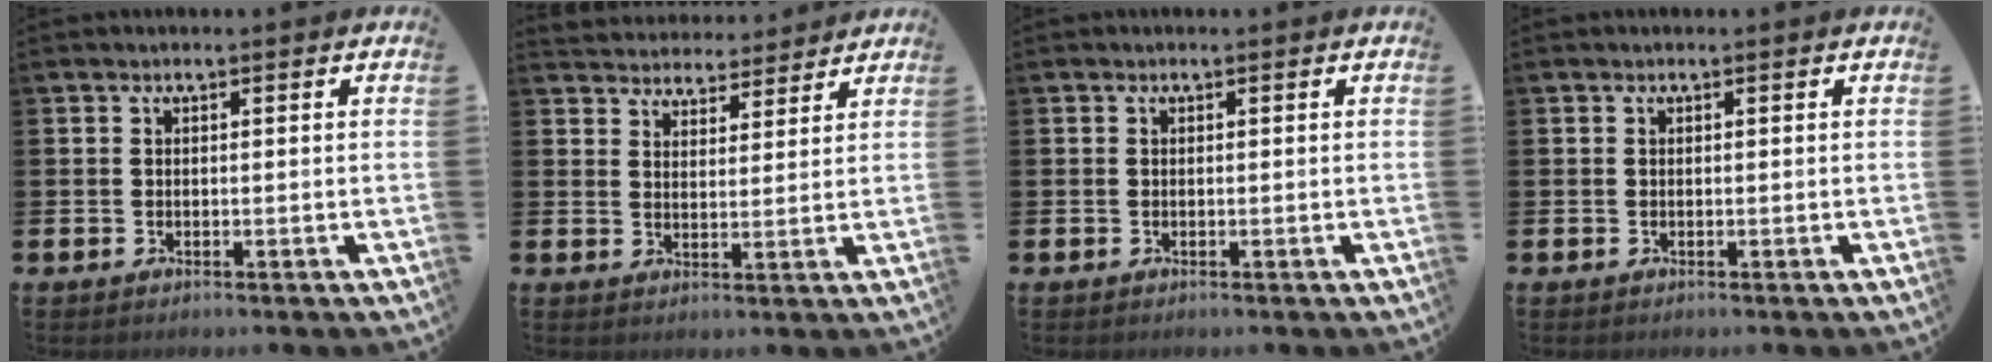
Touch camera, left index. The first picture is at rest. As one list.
[{"total": 4.4, "force": [4.3, 0.9, -0.5], "torque": [-0.005, -0.029, 0.078]}, {"total": 0.0}, {"total": 0.0}]